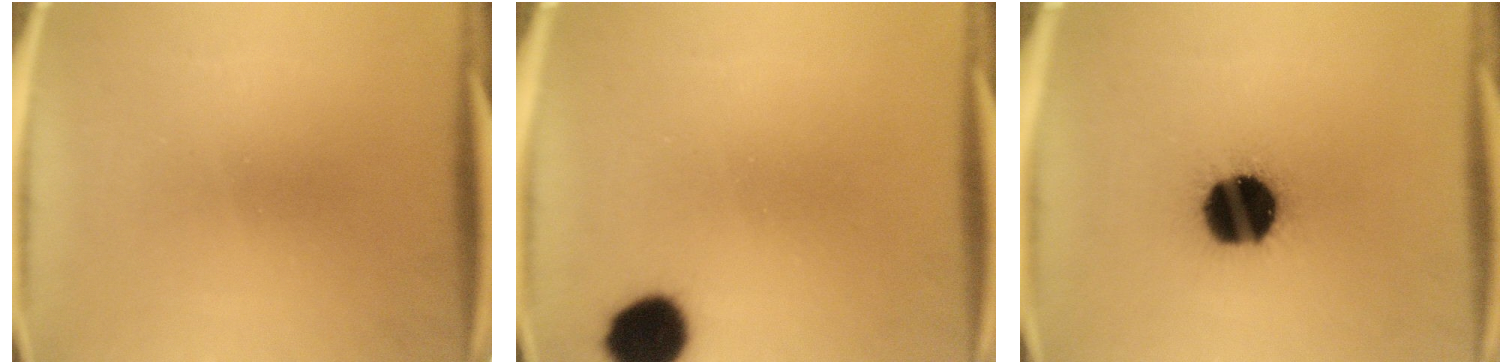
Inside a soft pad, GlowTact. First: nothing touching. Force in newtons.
{"total": 9.8}
{"total": 19.9}